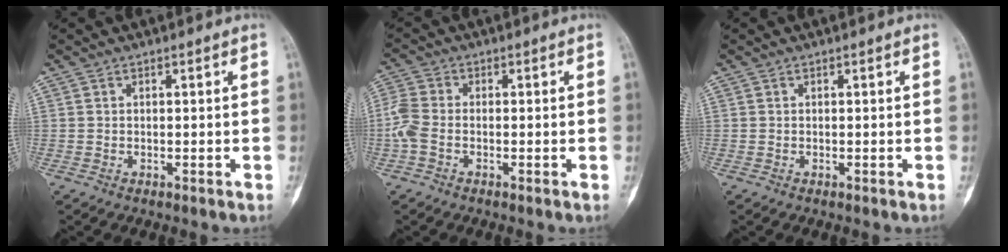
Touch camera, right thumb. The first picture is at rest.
{"total": 4.5, "force": [-1.3, 2.8, 3.3], "torque": [-0.086, 0.005, -0.039]}
{"total": 0.0}